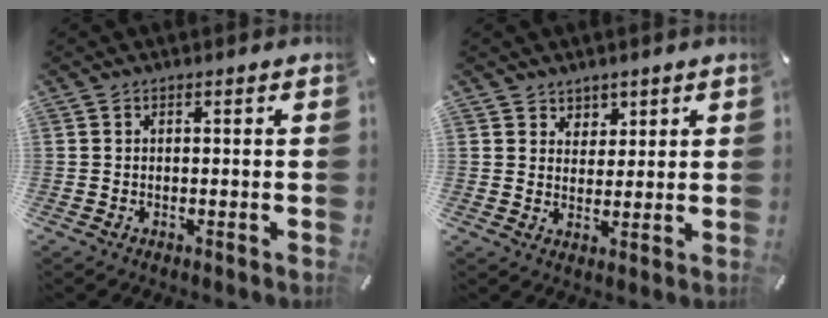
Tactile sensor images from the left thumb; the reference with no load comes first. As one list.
[{"total": 4.3, "force": [2.7, 3.3, -0.3], "torque": [0.015, -0.014, 0.045]}]